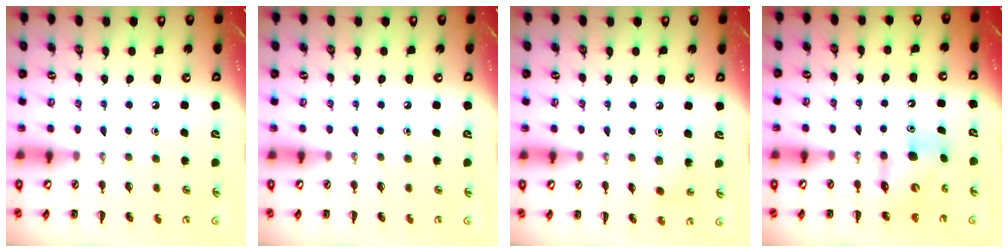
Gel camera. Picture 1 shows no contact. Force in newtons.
{"total": 0.0}
{"total": 6.3, "press": 6.0, "slide": 1.7}
{"total": 7.0, "press": 6.9, "slide": 0.9}